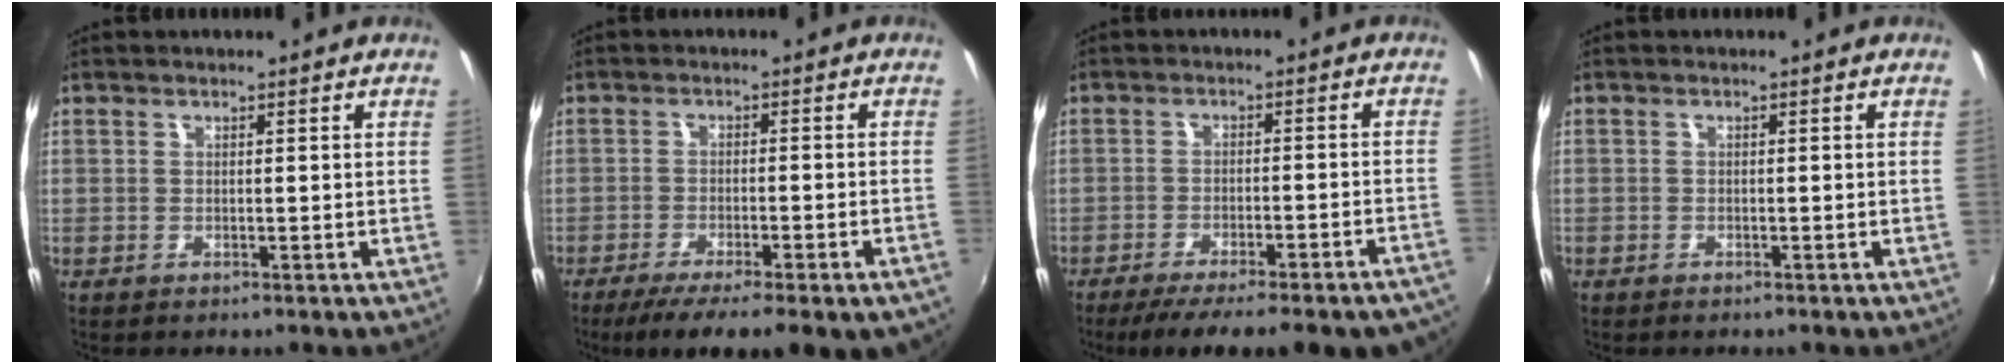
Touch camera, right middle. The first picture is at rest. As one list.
[{"total": 13.9, "force": [-9.9, 2.5, 9.4], "torque": [-0.161, -0.049, -0.139]}, {"total": 19.5, "force": [-16.6, 3.2, 9.7], "torque": [-0.150, -0.038, -0.213]}, {"total": 0.9, "force": [-0.7, 0.6, 0.0], "torque": [-0.006, 0.002, -0.011]}]